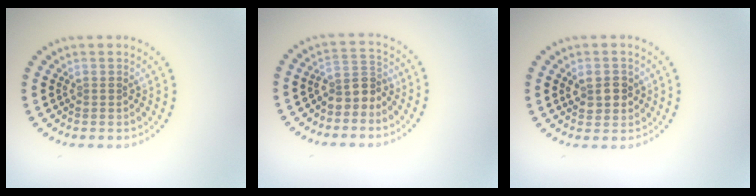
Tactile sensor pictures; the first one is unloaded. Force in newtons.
{"total": 2.4, "press": 1.9, "slide": 1.4}
{"total": 2.5, "press": 2.5, "slide": 0.4}